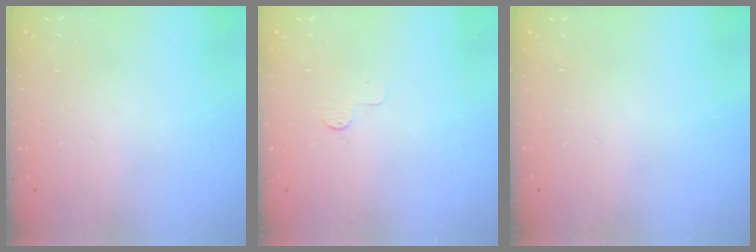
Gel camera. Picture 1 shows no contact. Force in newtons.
{"total": 2.7, "press": 2.7, "slide": 0.2}
{"total": 0.0}